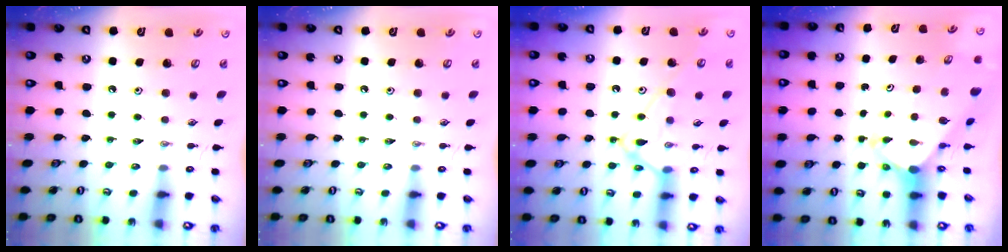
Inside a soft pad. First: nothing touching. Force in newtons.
{"total": 0.0}
{"total": 15.1, "press": 15.1, "slide": 1.1}
{"total": 3.0, "press": 2.9, "slide": 0.4}